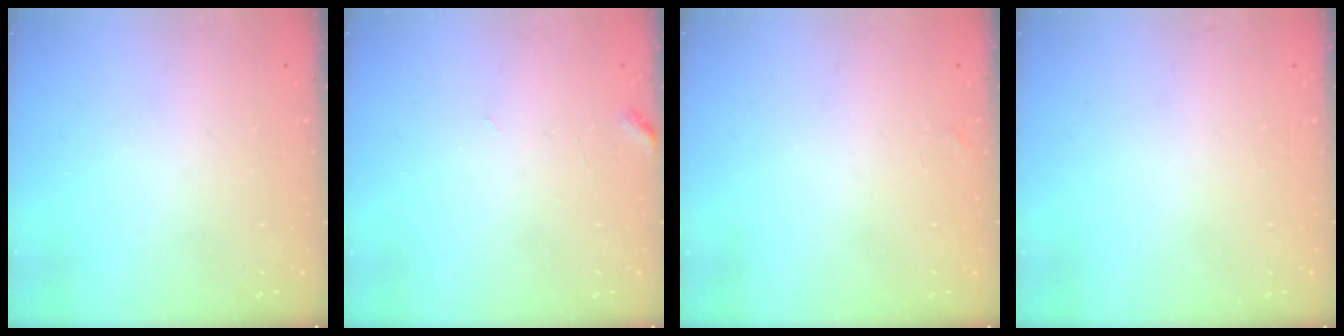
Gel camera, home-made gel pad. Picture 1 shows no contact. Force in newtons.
{"total": 3.2, "press": 3.2, "slide": 0.4}
{"total": 3.8, "press": 3.8, "slide": 0.5}
{"total": 1.4, "press": 1.4, "slide": 0.1}